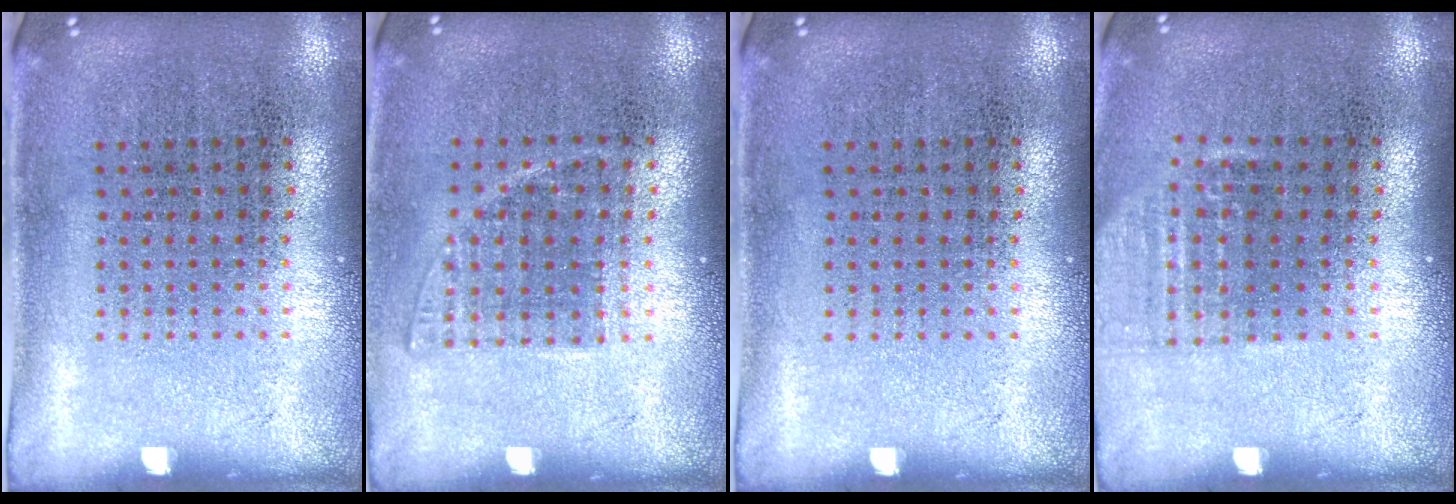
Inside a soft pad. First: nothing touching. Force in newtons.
{"total": 1.1, "press": 0.9, "slide": 0.5}
{"total": 0.0}
{"total": 1.0, "press": 0.9, "slide": 0.4}